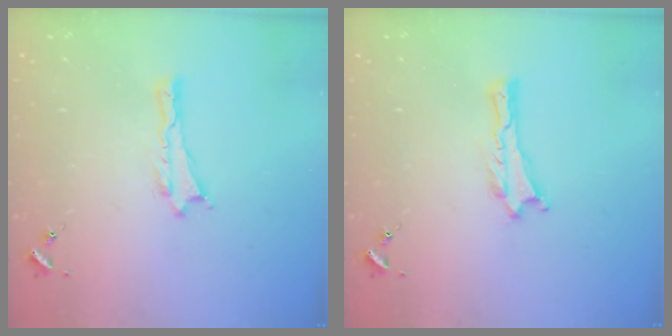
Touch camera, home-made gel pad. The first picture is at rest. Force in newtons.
{"total": 0.0}